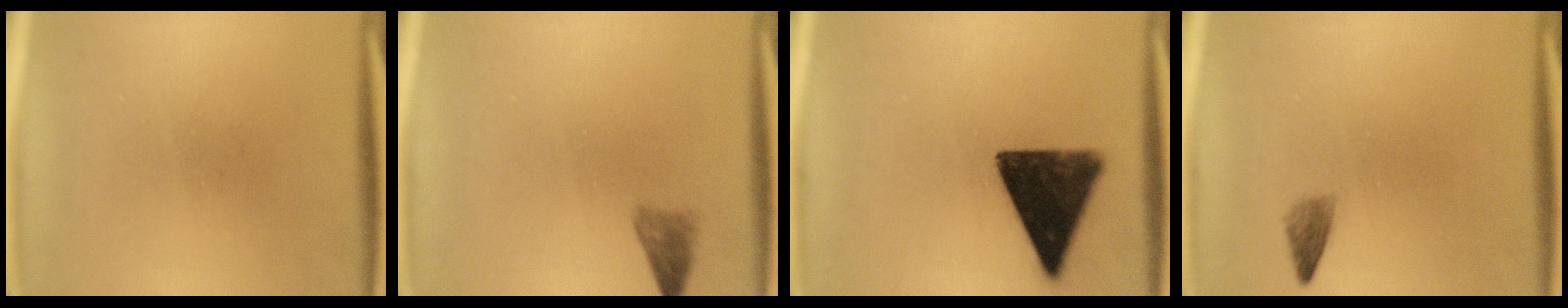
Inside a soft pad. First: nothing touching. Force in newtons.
{"total": 1.9}
{"total": 13.9}
{"total": 1.6}